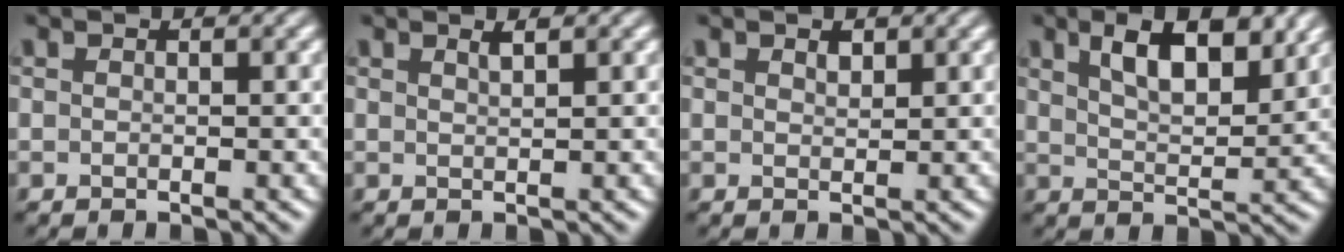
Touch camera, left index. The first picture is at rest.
{"total": 1.1, "force": [0.7, 0.3, 0.7], "torque": [-0.006, 0.002, 0.011]}
{"total": 0.9, "force": [0.7, 0.4, 0.4], "torque": [-0.008, -0.002, 0.013]}
{"total": 6.3, "force": [3.6, 2.4, 4.6], "torque": [-0.077, 0.001, 0.059]}